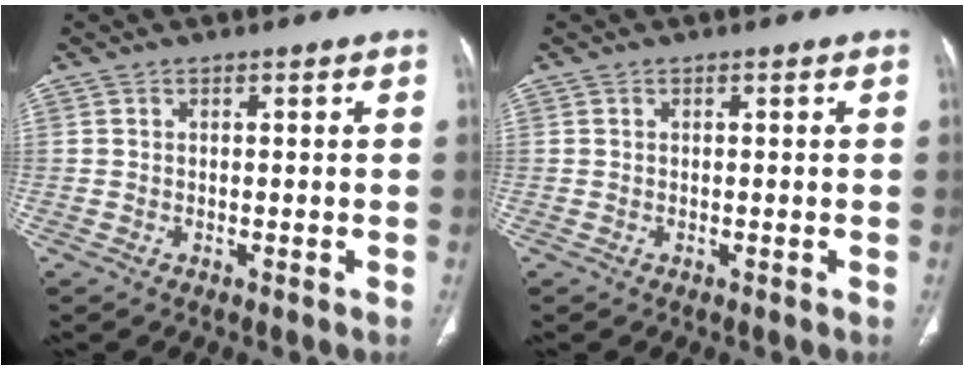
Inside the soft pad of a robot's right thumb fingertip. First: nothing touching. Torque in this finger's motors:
{"motor_torque": [0.00, 0.00, 0.00, 0.00, 0.00]}